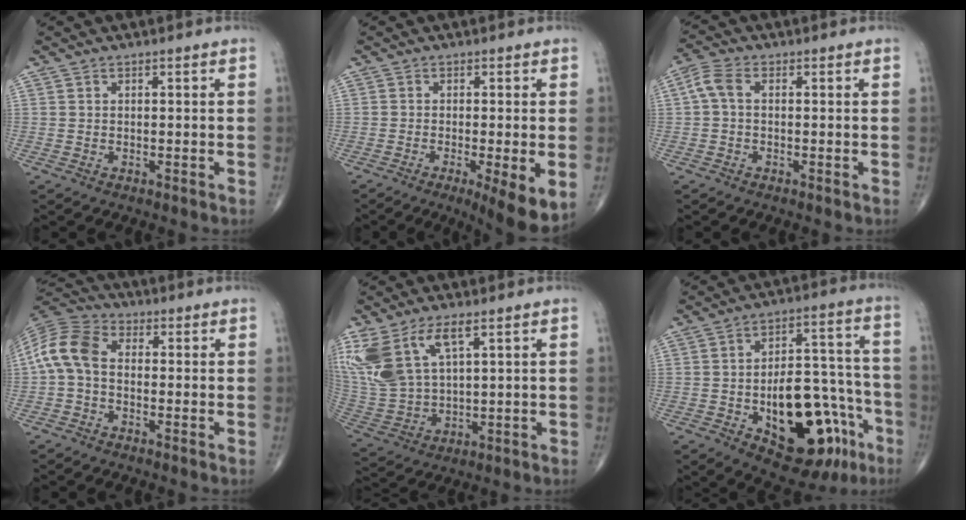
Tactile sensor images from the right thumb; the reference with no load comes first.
{"total": 8.3, "force": [-2.7, 1.7, 7.7], "torque": [-0.115, -0.019, -0.043]}
{"total": 4.0, "force": [0.1, 2.3, 3.3], "torque": [-0.077, 0.011, -0.005]}
{"total": 9.2, "force": [-0.4, 6.1, 6.9], "torque": [-0.139, 0.025, -0.024]}
{"total": 15.9, "force": [7.3, 7.5, 12.0], "torque": [-0.274, -0.018, 0.154]}
{"total": 22.7, "force": [-8.6, 11.8, 17.4], "torque": [-0.212, 0.055, -0.104]}